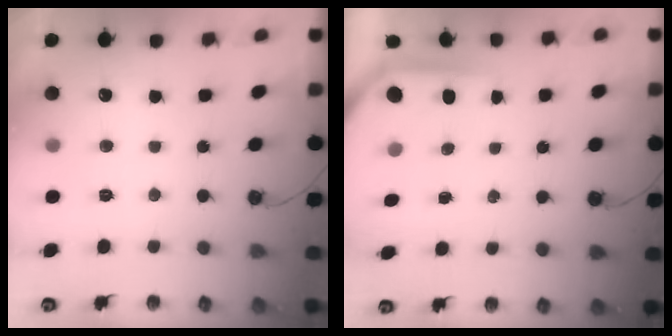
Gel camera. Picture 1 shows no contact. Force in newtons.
{"total": 3.9, "press": 3.9, "slide": 0.2}